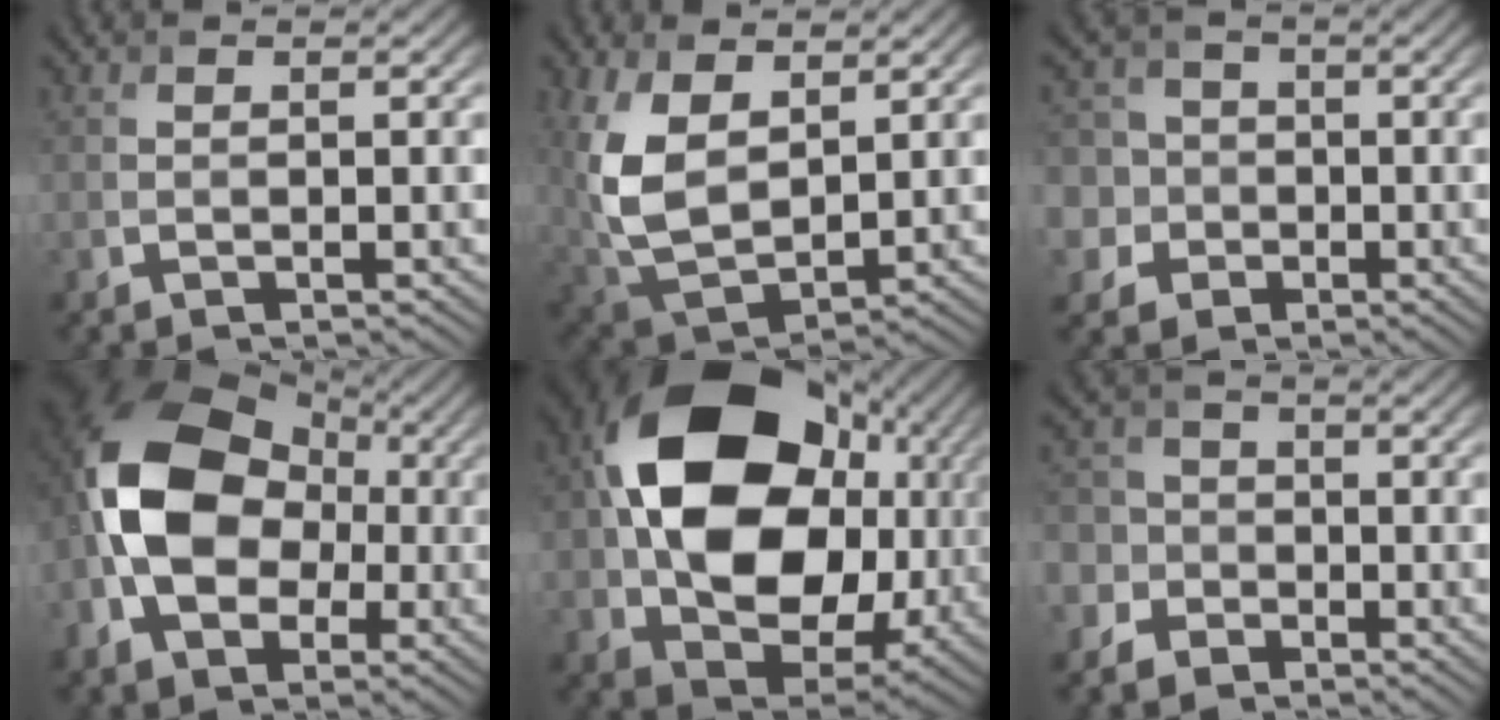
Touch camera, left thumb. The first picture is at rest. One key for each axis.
{"total": 12.4, "fx": 3.4, "fy": 7.5, "fz": 9.3, "tx": -0.244, "ty": -0.009, "tz": 0.074}
{"total": 9.0, "fx": -1.0, "fy": 8.4, "fz": 3.0, "tx": -0.111, "ty": 0.015, "tz": -0.059}
{"total": 16.2, "fx": -1.6, "fy": 11.4, "fz": 11.5, "tx": -0.218, "ty": 0.008, "tz": -0.042}
{"total": 20.2, "fx": 2.8, "fy": 15.1, "fz": 13.1, "tx": -0.289, "ty": -0.036, "tz": 0.088}
{"total": 6.9, "fx": -2.6, "fy": 6.1, "fz": 1.9, "tx": -0.061, "ty": -0.003, "tz": -0.076}